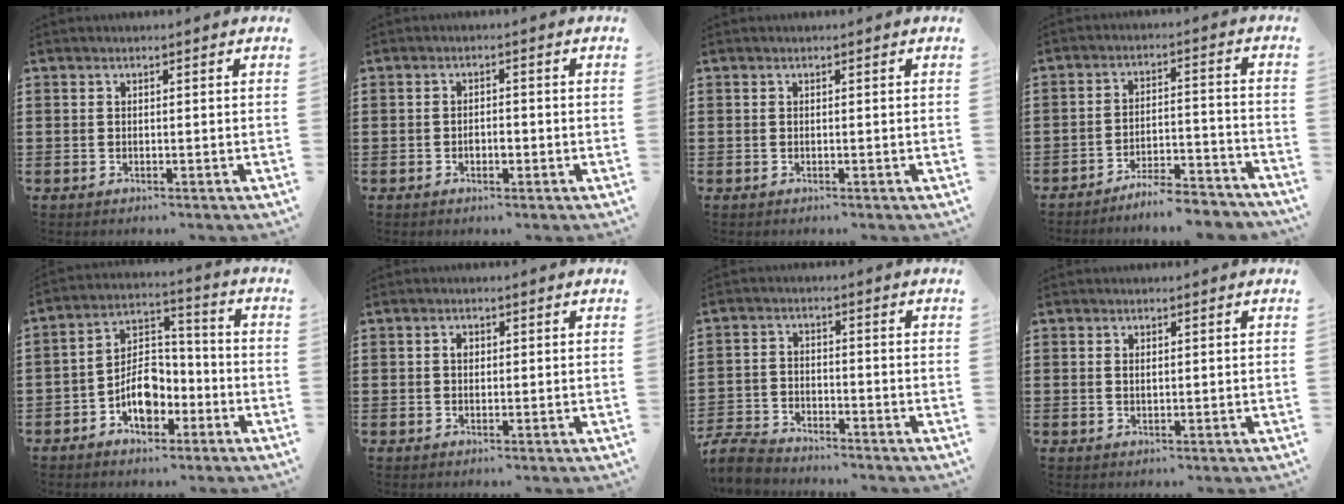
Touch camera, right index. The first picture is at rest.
{"total": 1.8, "force": [-0.7, 0.9, 1.4], "torque": [-0.027, 0.001, -0.013]}
{"total": 0.0}
{"total": 6.1, "force": [-5.8, 0.3, 1.8], "torque": [-0.026, 0.007, -0.111]}
{"total": 7.8, "force": [-3.6, 4.7, 5.0], "torque": [-0.089, 0.014, -0.069]}
{"total": 1.4, "force": [0.3, 1.0, 0.9], "torque": [-0.021, 0.006, 0.004]}
{"total": 4.9, "force": [-4.7, 1.0, 1.0], "torque": [-0.036, 0.000, -0.099]}
{"total": 1.3, "force": [0.9, 0.8, 0.4], "torque": [-0.010, 0.004, 0.018]}